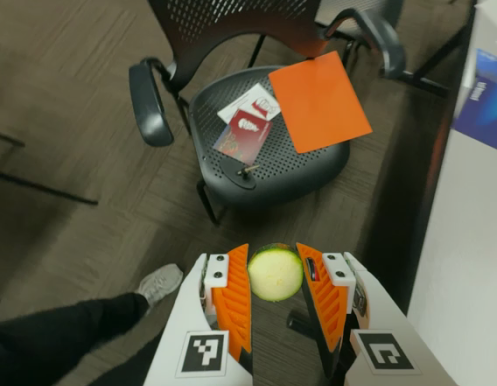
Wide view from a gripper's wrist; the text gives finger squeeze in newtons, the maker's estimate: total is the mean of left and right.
{"total": 13.8, "left": 14.6, "right": 12.9}